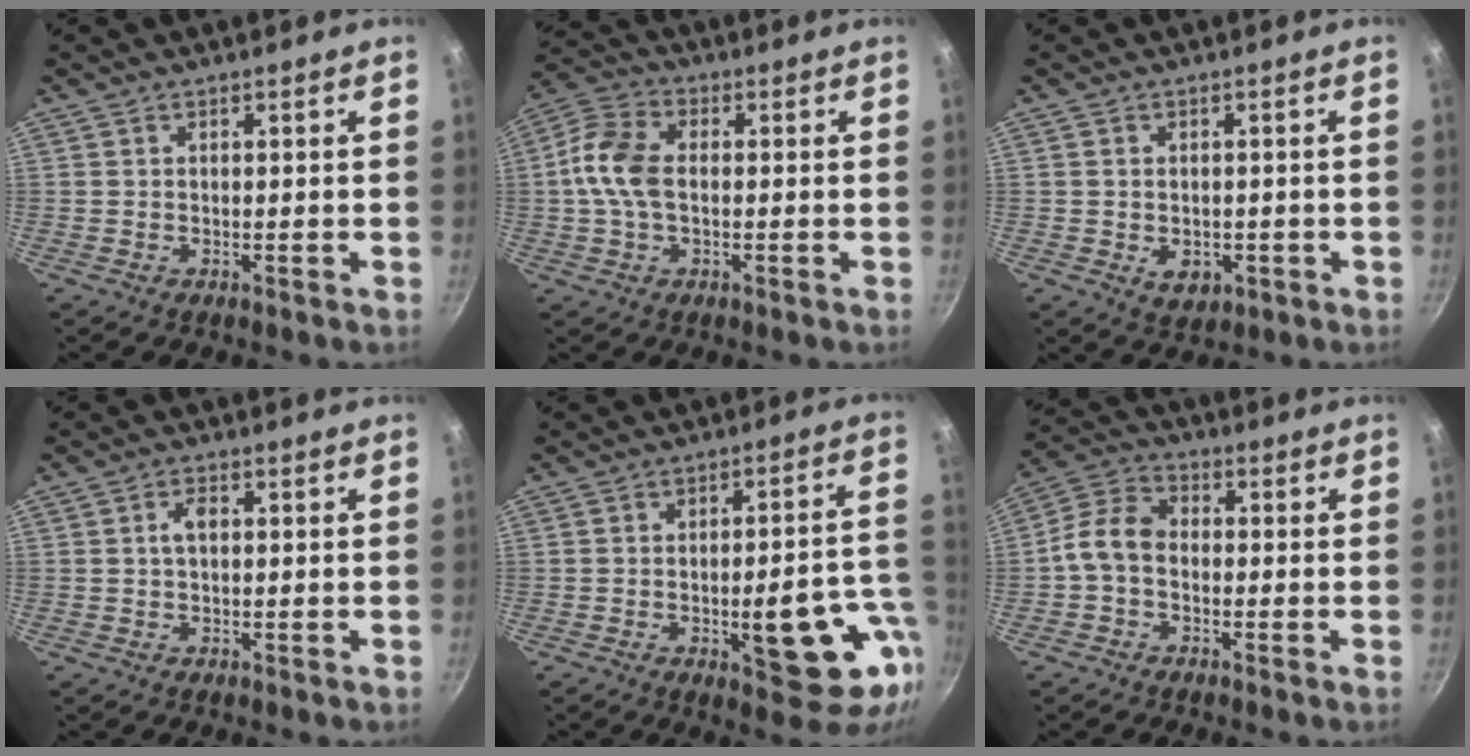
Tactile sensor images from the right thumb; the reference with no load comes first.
{"total": 9.6, "force": [0.0, 6.0, 7.4], "torque": [-0.147, 0.025, -0.012]}
{"total": 4.3, "force": [-1.0, 3.1, 2.7], "torque": [-0.031, -0.001, -0.008]}
{"total": 2.5, "force": [0.4, 1.5, 2.0], "torque": [-0.028, 0.006, 0.005]}
{"total": 16.1, "force": [-4.5, 5.9, 14.3], "torque": [-0.147, 0.031, -0.056]}
{"total": 7.2, "force": [-1.3, 5.2, 4.8], "torque": [-0.087, 0.031, -0.044]}